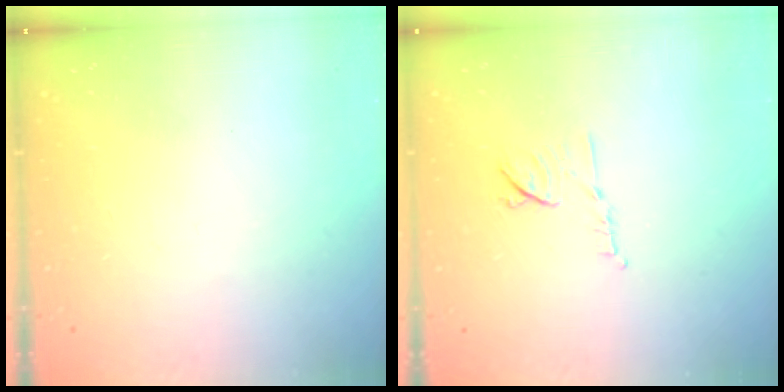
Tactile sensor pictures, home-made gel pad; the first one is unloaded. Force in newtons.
{"total": 8.0, "press": 7.9, "slide": 1.0}